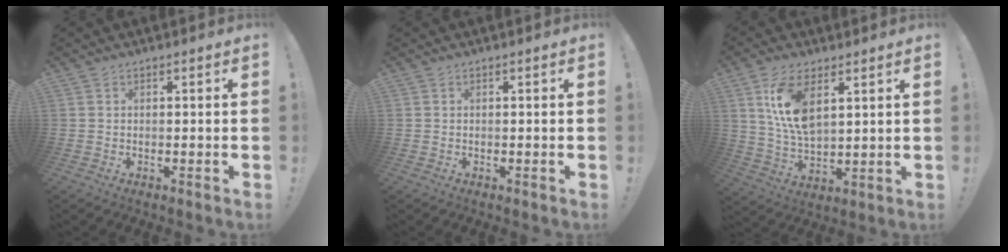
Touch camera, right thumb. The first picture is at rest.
{"total": 0.0}
{"total": 11.8, "force": [5.4, 5.7, 8.8], "torque": [-0.175, -0.025, 0.095]}